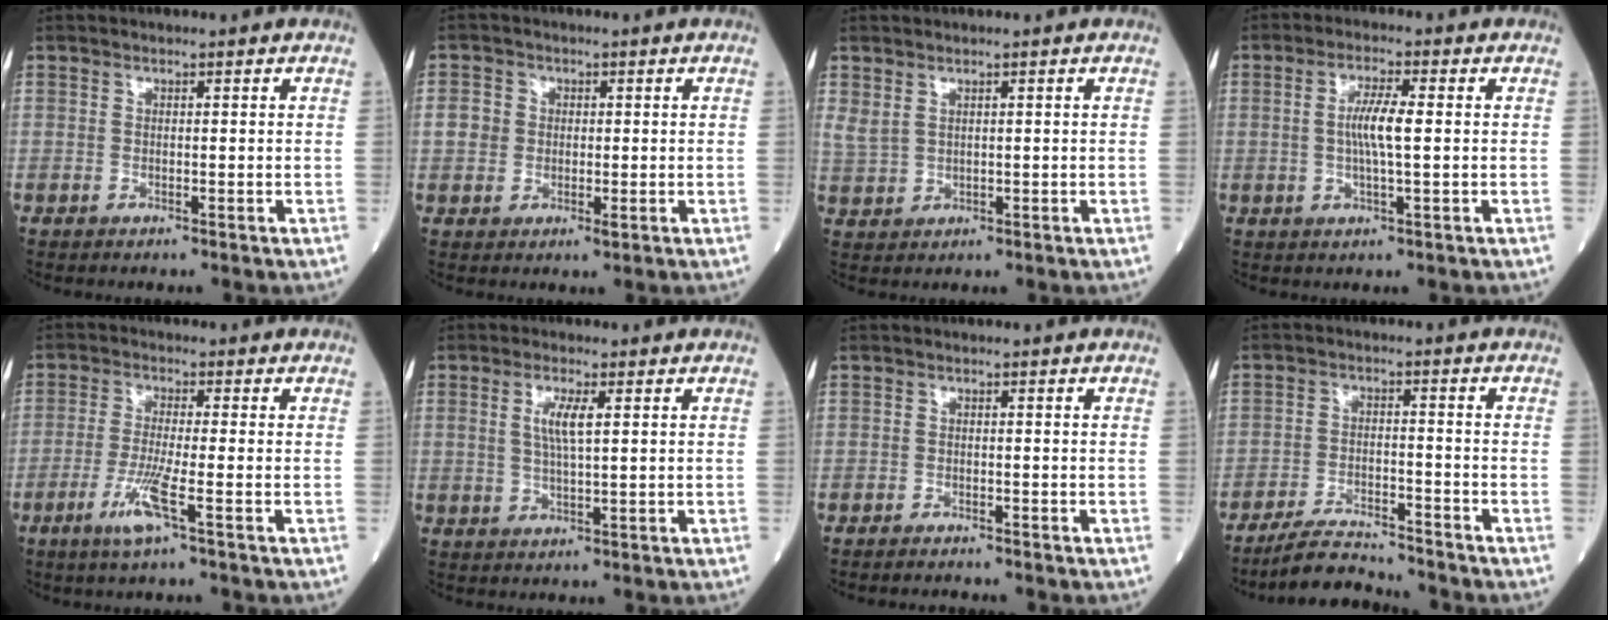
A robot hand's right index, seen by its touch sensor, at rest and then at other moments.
{"total": 3.3, "force": [0.1, 2.8, 1.8], "torque": [-0.034, 0.005, -0.002]}
{"total": 2.5, "force": [1.6, 1.1, 1.6], "torque": [-0.042, 0.001, 0.045]}
{"total": 5.2, "force": [0.2, 0.3, 5.2], "torque": [-0.101, 0.001, 0.002]}
{"total": 5.6, "force": [-2.6, -0.8, 4.9], "torque": [-0.104, -0.015, -0.053]}
{"total": 4.0, "force": [1.1, 0.5, 3.8], "torque": [-0.079, 0.000, 0.021]}
{"total": 1.3, "force": [-1.3, 0.0, -0.1], "torque": [-0.002, -0.005, -0.021]}
{"total": 7.3, "force": [-7.2, 0.4, 1.6], "torque": [-0.029, -0.011, -0.129]}